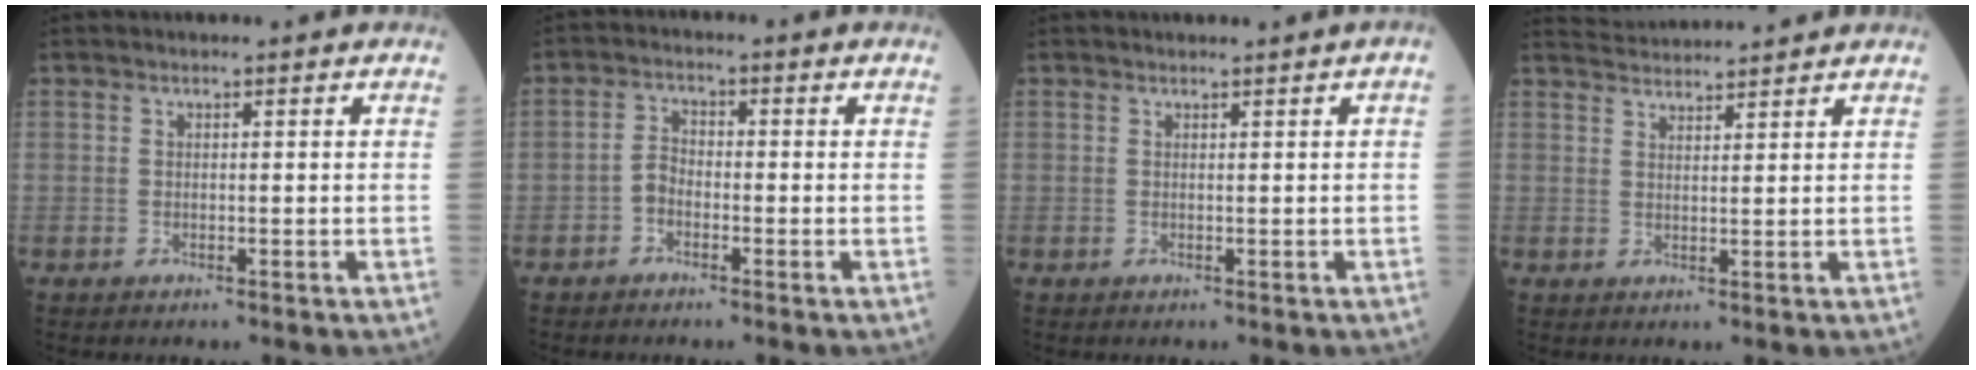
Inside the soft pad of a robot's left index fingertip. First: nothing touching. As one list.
[{"total": 2.3, "force": [-1.2, 1.4, 1.5], "torque": [-0.026, 0.006, -0.028]}, {"total": 0.8, "force": [0.5, -0.1, 0.6], "torque": [-0.008, 0.000, 0.009]}, {"total": 5.6, "force": [5.6, -0.4, 0.6], "torque": [-0.019, 0.030, 0.090]}]